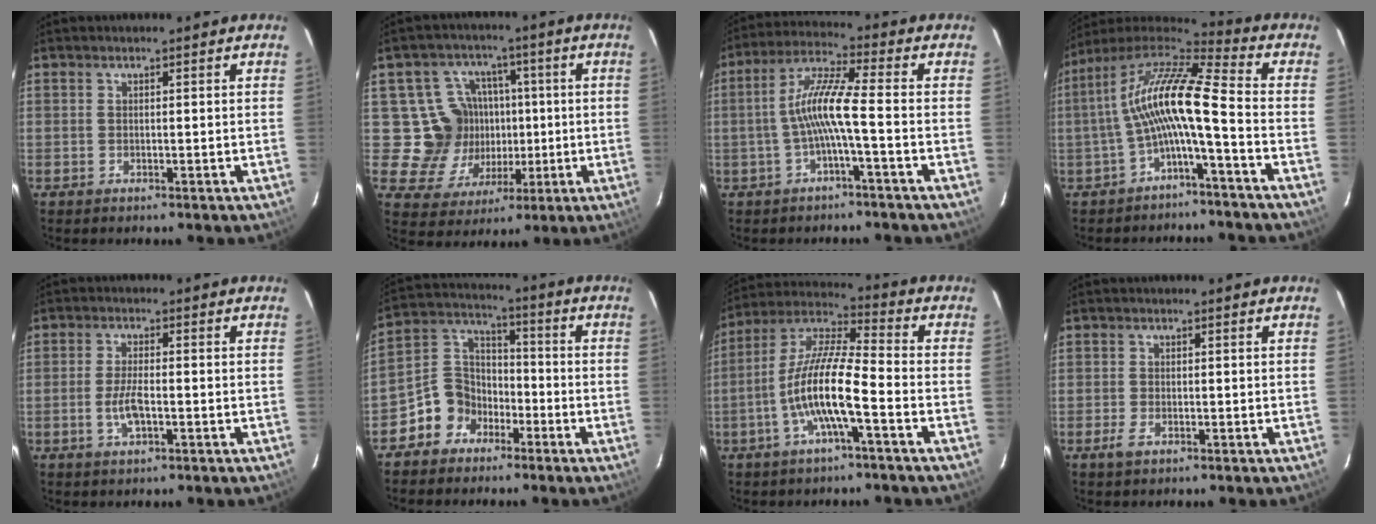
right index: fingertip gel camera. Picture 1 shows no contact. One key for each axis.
{"total": 11.7, "fx": 0.4, "fy": 11.3, "fz": 3.0, "tx": -0.065, "ty": 0.019, "tz": 0.013}
{"total": 8.2, "fx": -2.1, "fy": 0.0, "fz": 7.9, "tx": -0.173, "ty": 0.015, "tz": -0.039}
{"total": 13.4, "fx": -2.2, "fy": 1.5, "fz": 13.2, "tx": -0.256, "ty": 0.020, "tz": -0.048}
{"total": 4.6, "fx": -1.5, "fy": 1.5, "fz": 4.1, "tx": -0.084, "ty": -0.002, "tz": -0.028}
{"total": 8.7, "fx": -5.1, "fy": 6.8, "fz": 1.6, "tx": -0.041, "ty": 0.044, "tz": -0.100}
{"total": 12.4, "fx": -4.2, "fy": 1.6, "fz": 11.5, "tx": -0.233, "ty": 0.006, "tz": -0.087}
{"total": 2.2, "fx": -1.2, "fy": 1.0, "fz": 1.5, "tx": -0.034, "ty": -0.003, "tz": -0.022}